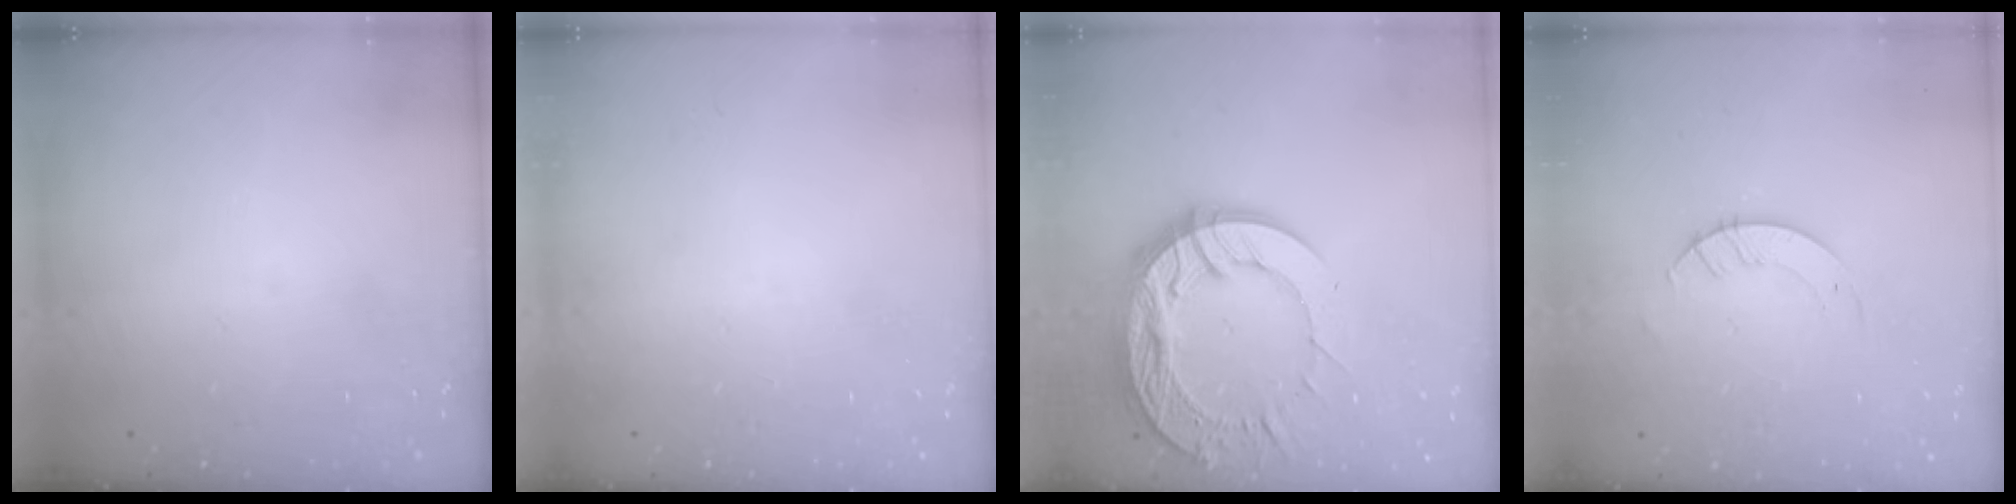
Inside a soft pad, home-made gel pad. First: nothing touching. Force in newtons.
{"total": 0.0}
{"total": 20.5, "press": 20.4, "slide": 1.7}
{"total": 3.3, "press": 3.3, "slide": 0.2}